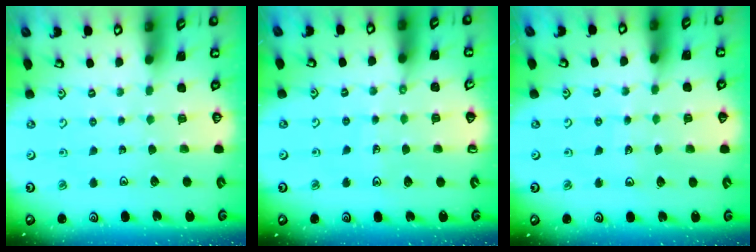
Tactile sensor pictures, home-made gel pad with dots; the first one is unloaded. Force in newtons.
{"total": 6.2, "press": 5.9, "slide": 1.7}
{"total": 4.5, "press": 4.0, "slide": 2.1}